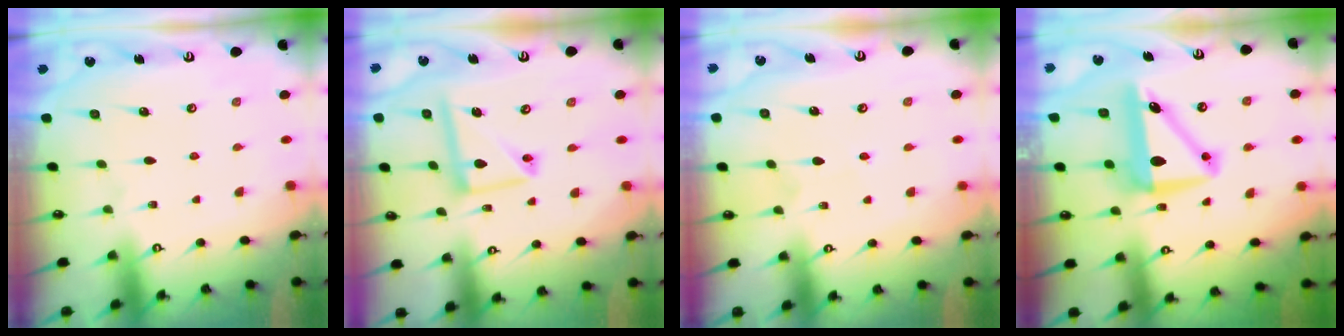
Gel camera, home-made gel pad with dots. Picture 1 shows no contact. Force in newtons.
{"total": 11.3, "press": 11.2, "slide": 1.2}
{"total": 2.9, "press": 2.8, "slide": 0.2}
{"total": 9.6, "press": 9.4, "slide": 2.1}